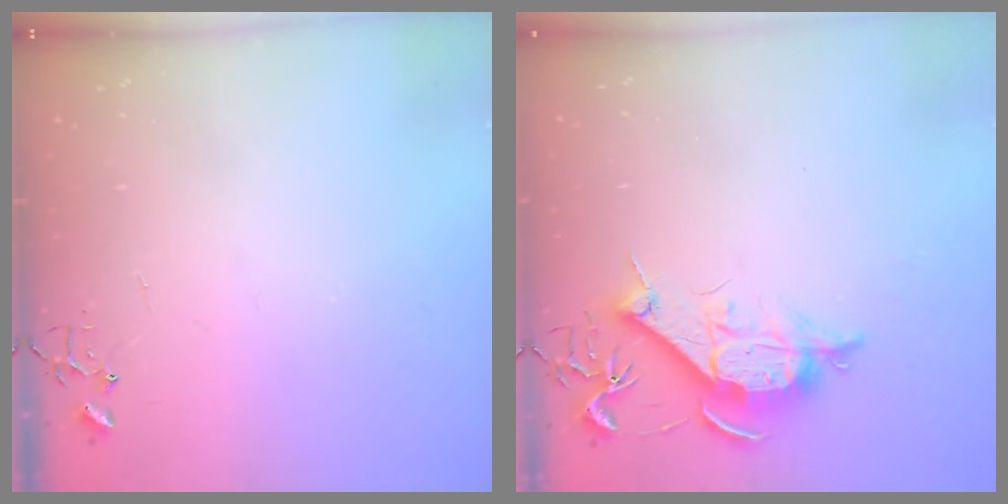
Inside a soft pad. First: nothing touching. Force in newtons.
{"total": 10.4, "press": 10.4, "slide": 1.1}